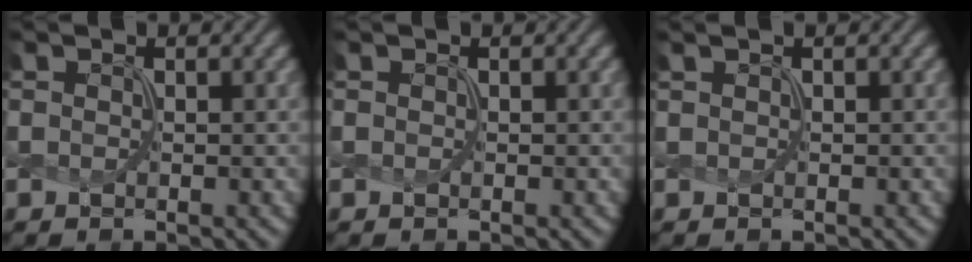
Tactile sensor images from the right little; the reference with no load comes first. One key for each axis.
{"total": 0.0}
{"total": 1.6, "fx": 1.0, "fy": 0.7, "fz": 1.0, "tx": -0.003, "ty": 0.001, "tz": -0.005}